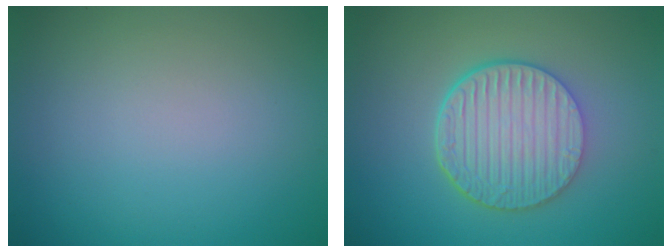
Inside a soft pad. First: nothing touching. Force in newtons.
{"total": 6.5, "press": 4.7, "slide": 4.4}